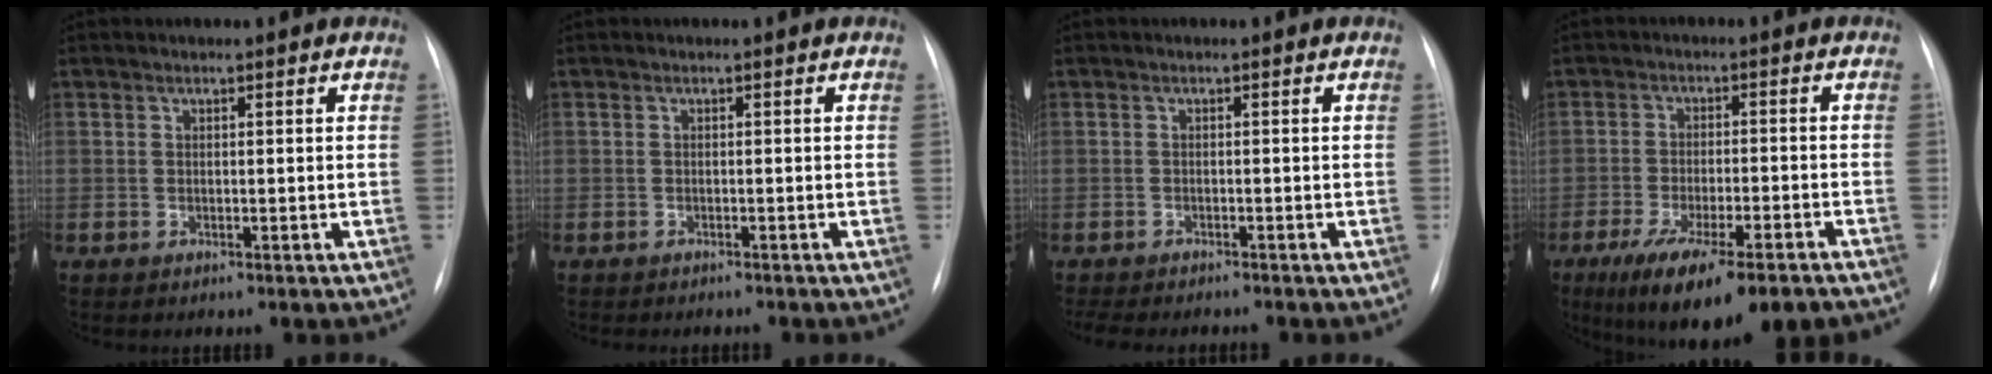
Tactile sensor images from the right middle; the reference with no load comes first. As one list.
[{"total": 2.3, "force": [-1.9, 0.9, 0.8], "torque": [-0.015, -0.004, -0.019]}, {"total": 7.4, "force": [-6.4, 1.9, 3.2], "torque": [-0.046, -0.005, -0.084]}, {"total": 15.6, "force": [-11.1, 3.4, 10.5], "torque": [-0.148, -0.020, -0.167]}]